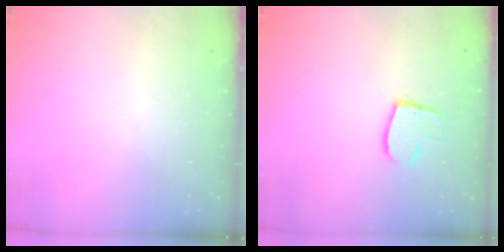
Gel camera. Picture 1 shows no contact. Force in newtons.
{"total": 10.1, "press": 10.0, "slide": 0.7}